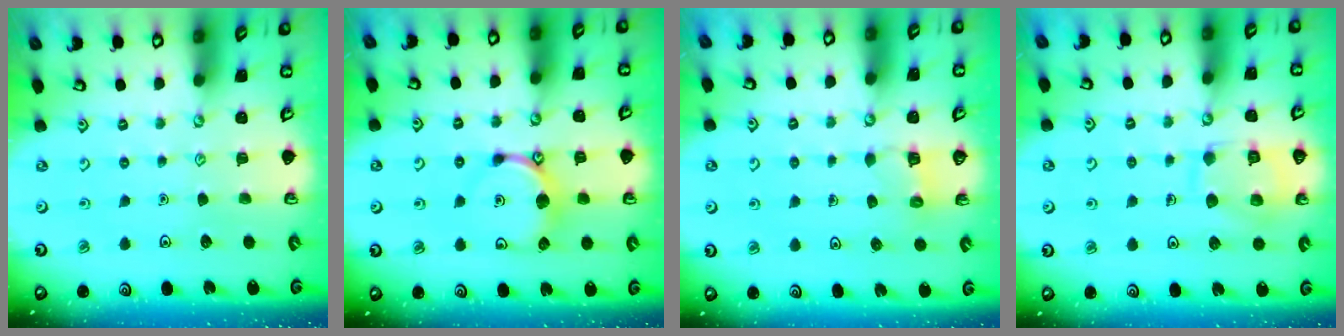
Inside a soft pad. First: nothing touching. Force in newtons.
{"total": 9.1, "press": 9.1, "slide": 0.4}
{"total": 3.4, "press": 3.4, "slide": 0.2}
{"total": 11.5, "press": 11.5, "slide": 1.0}